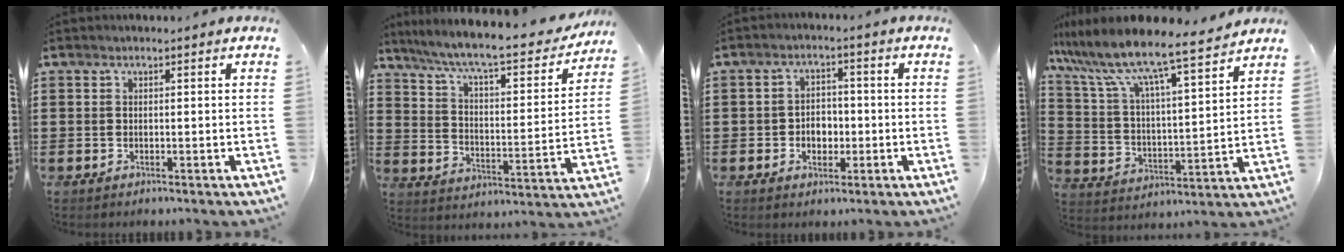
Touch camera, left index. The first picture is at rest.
{"total": 8.4, "force": [7.0, 0.6, 4.5], "torque": [-0.114, -0.048, 0.116]}
{"total": 3.2, "force": [-1.0, 2.4, 1.9], "torque": [-0.033, 0.001, -0.025]}
{"total": 8.8, "force": [7.8, 0.3, 4.1], "torque": [-0.115, -0.056, 0.124]}